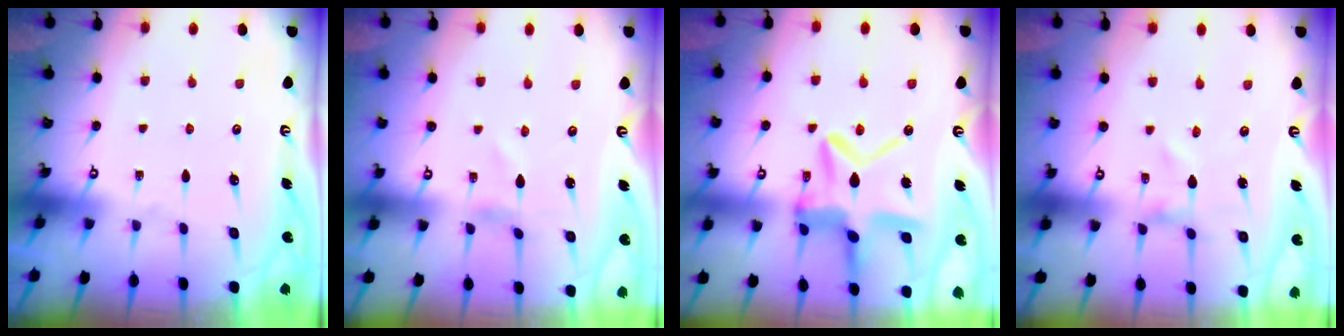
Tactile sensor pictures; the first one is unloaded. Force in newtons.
{"total": 0.8, "press": 0.8, "slide": 0.1}
{"total": 15.4, "press": 15.3, "slide": 1.5}
{"total": 0.0}